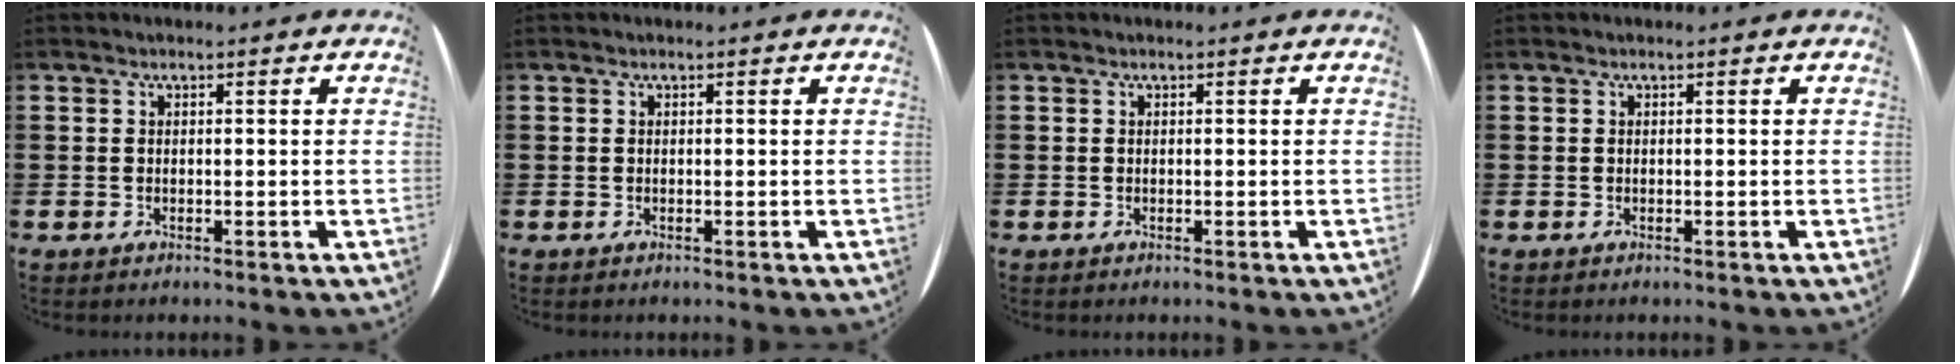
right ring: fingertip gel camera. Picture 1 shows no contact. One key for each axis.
{"total": 0.0}
{"total": 0.0}
{"total": 0.0}